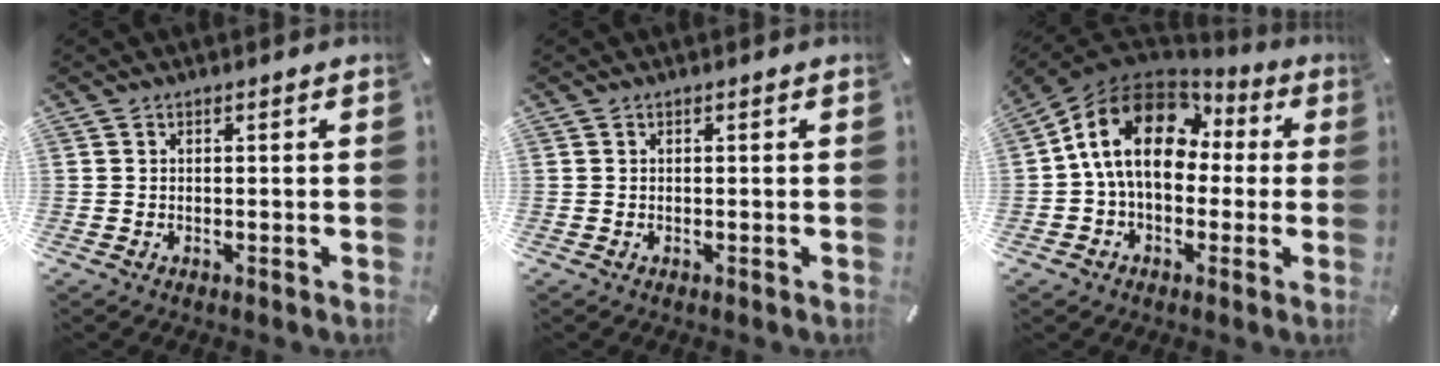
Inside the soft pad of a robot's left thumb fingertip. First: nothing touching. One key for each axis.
{"total": 0.0}
{"total": 17.0, "fx": 2.4, "fy": 12.4, "fz": 11.3, "tx": -0.227, "ty": 0.010, "tz": 0.039}